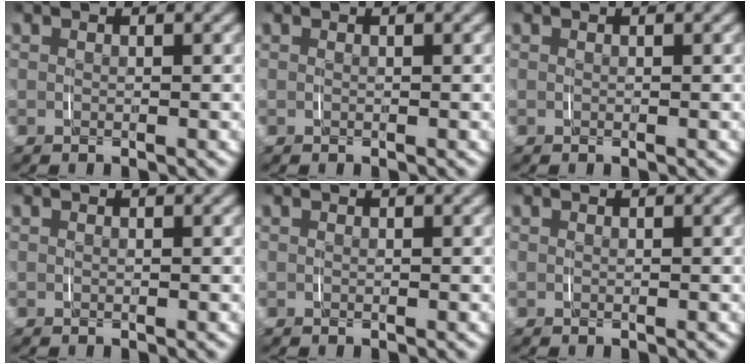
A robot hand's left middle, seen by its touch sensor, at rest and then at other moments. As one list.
[{"total": 0.0}, {"total": 0.0}, {"total": 0.0}, {"total": 0.0}, {"total": 0.0}]